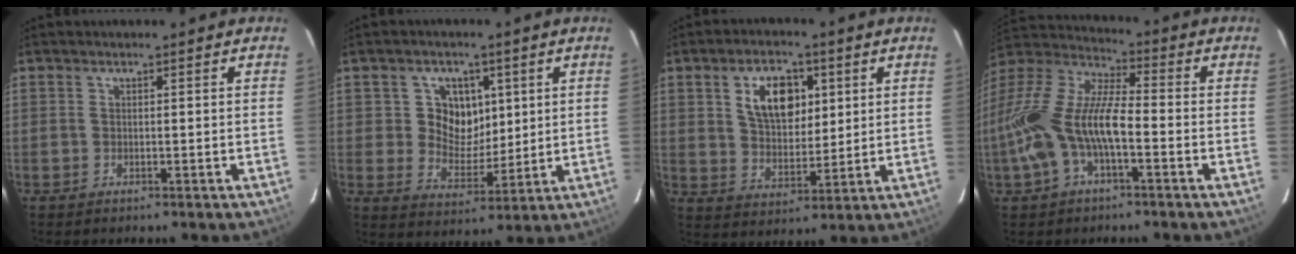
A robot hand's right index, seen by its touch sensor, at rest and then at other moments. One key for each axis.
{"total": 8.1, "fx": 2.2, "fy": 7.1, "fz": 3.2, "tx": -0.059, "ty": 0.003, "tz": 0.045}
{"total": 10.4, "fx": 3.7, "fy": 6.3, "fz": 7.5, "tx": -0.132, "ty": 0.016, "tz": 0.072}
{"total": 16.8, "fx": -4.7, "fy": 6.5, "fz": 14.7, "tx": -0.304, "ty": 0.001, "tz": -0.095}